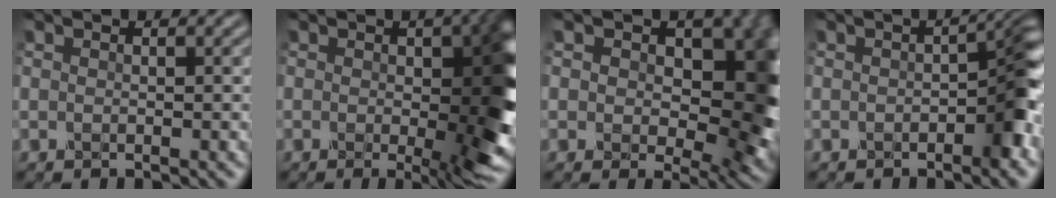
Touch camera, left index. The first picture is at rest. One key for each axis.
{"total": 8.9, "fx": -0.3, "fy": 3.5, "fz": 8.1, "tx": -0.090, "ty": -0.005, "tz": -0.003}
{"total": 14.5, "fx": 2.3, "fy": 9.3, "fz": 10.9, "tx": -0.112, "ty": -0.007, "tz": 0.040}
{"total": 4.4, "fx": -1.0, "fy": 1.9, "fz": 3.8, "tx": -0.033, "ty": 0.010, "tz": -0.017}